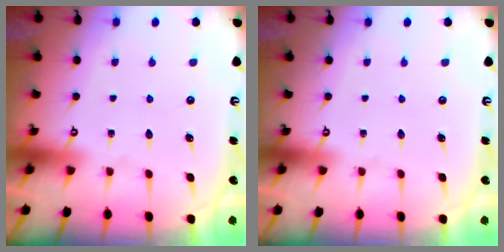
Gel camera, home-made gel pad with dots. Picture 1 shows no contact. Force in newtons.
{"total": 0.0}